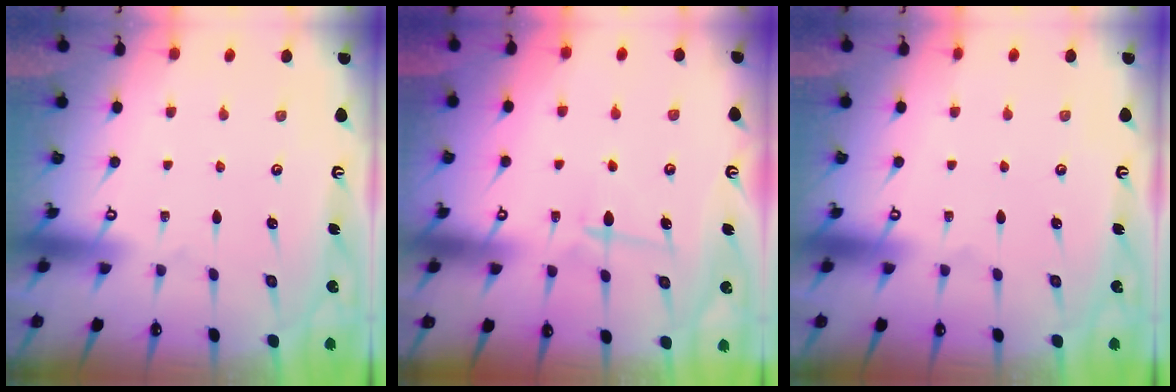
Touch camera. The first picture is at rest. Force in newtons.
{"total": 5.2, "press": 5.1, "slide": 0.6}
{"total": 0.0}